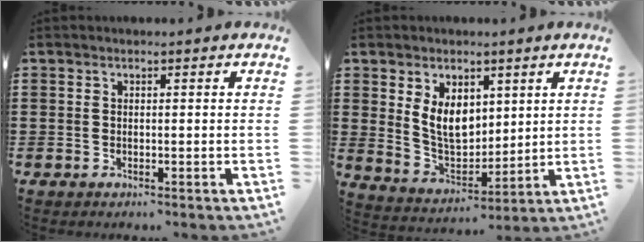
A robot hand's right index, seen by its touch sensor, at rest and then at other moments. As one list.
[{"total": 7.2, "force": [2.6, 4.9, 4.5], "torque": [-0.086, 0.004, 0.049]}]